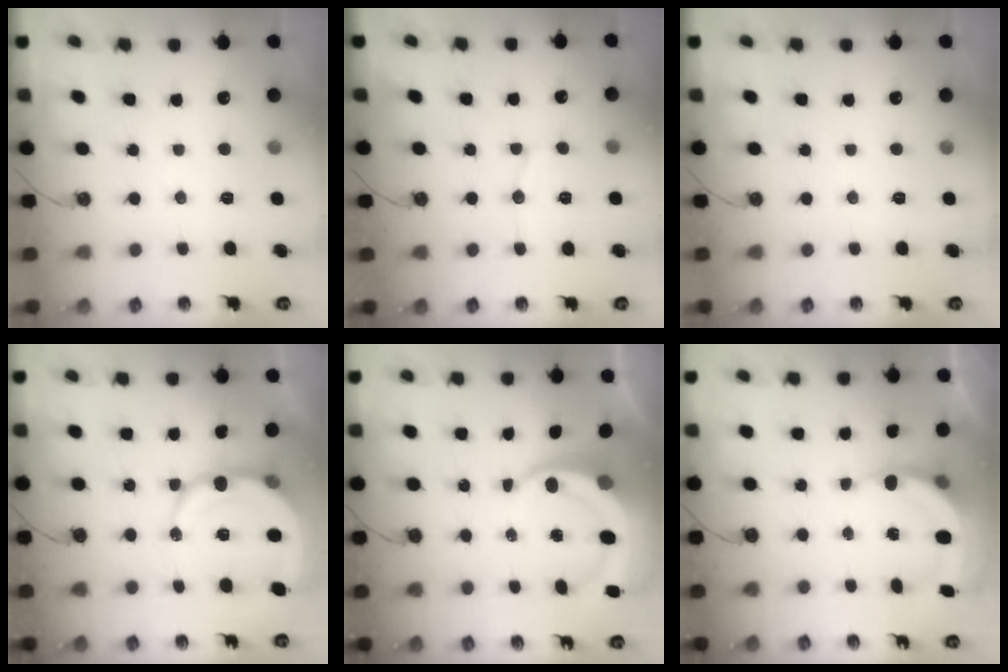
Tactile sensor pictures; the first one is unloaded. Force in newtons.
{"total": 6.3, "press": 6.3, "slide": 0.7}
{"total": 0.0}
{"total": 13.1, "press": 12.9, "slide": 2.6}
{"total": 8.8, "press": 8.8, "slide": 1.2}
{"total": 6.0, "press": 5.9, "slide": 1.2}